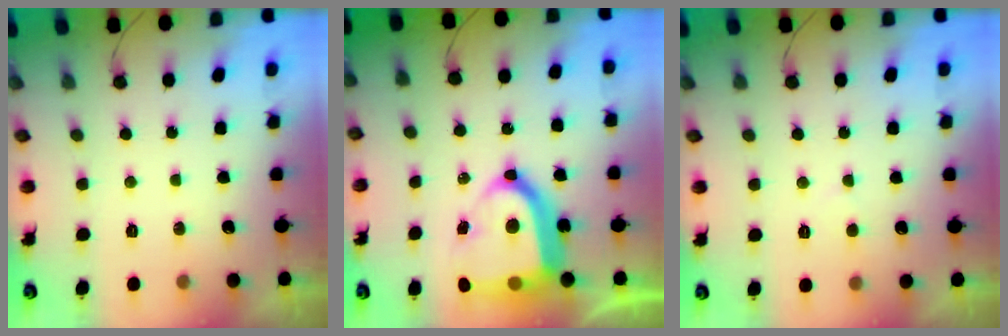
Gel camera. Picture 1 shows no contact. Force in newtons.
{"total": 20.5, "press": 20.4, "slide": 1.8}
{"total": 1.4, "press": 1.3, "slide": 0.1}